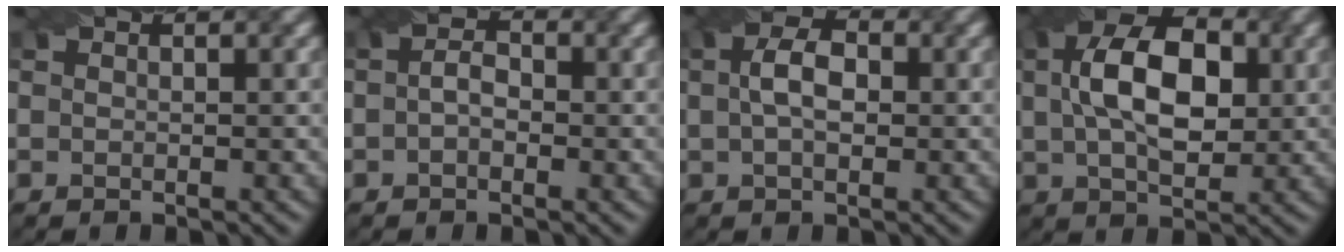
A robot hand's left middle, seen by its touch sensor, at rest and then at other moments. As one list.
[{"total": 1.8, "force": [-0.2, 1.1, 1.4], "torque": [-0.029, 0.006, -0.007]}, {"total": 3.8, "force": [0.4, 2.2, 3.0], "torque": [-0.057, 0.007, 0.000]}, {"total": 9.3, "force": [1.6, 5.3, 7.5], "torque": [-0.136, 0.017, 0.022]}]